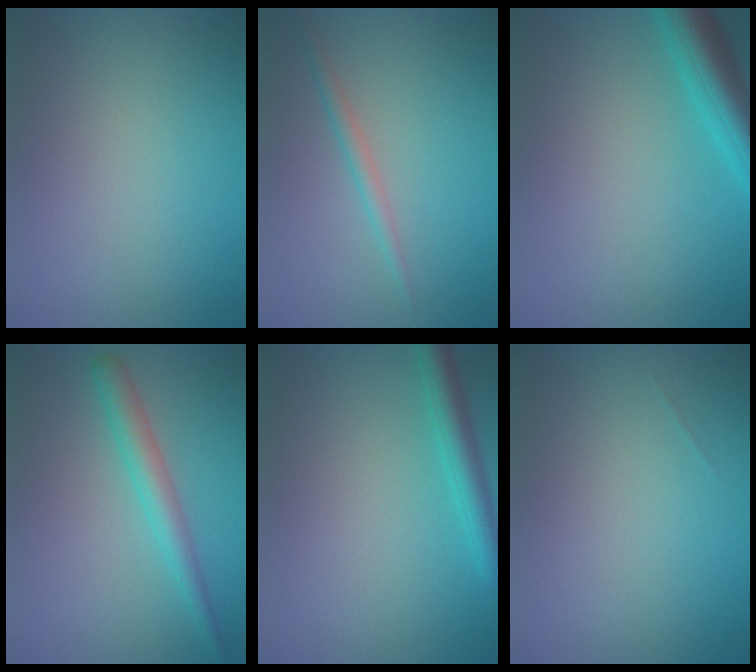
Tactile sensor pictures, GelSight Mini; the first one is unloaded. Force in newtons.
{"total": 1.4, "press": 1.4, "slide": 0.0}
{"total": 5.0, "press": 5.0, "slide": 0.3}
{"total": 2.8, "press": 2.8, "slide": 0.1}
{"total": 2.8, "press": 2.8, "slide": 0.1}
{"total": 0.0}